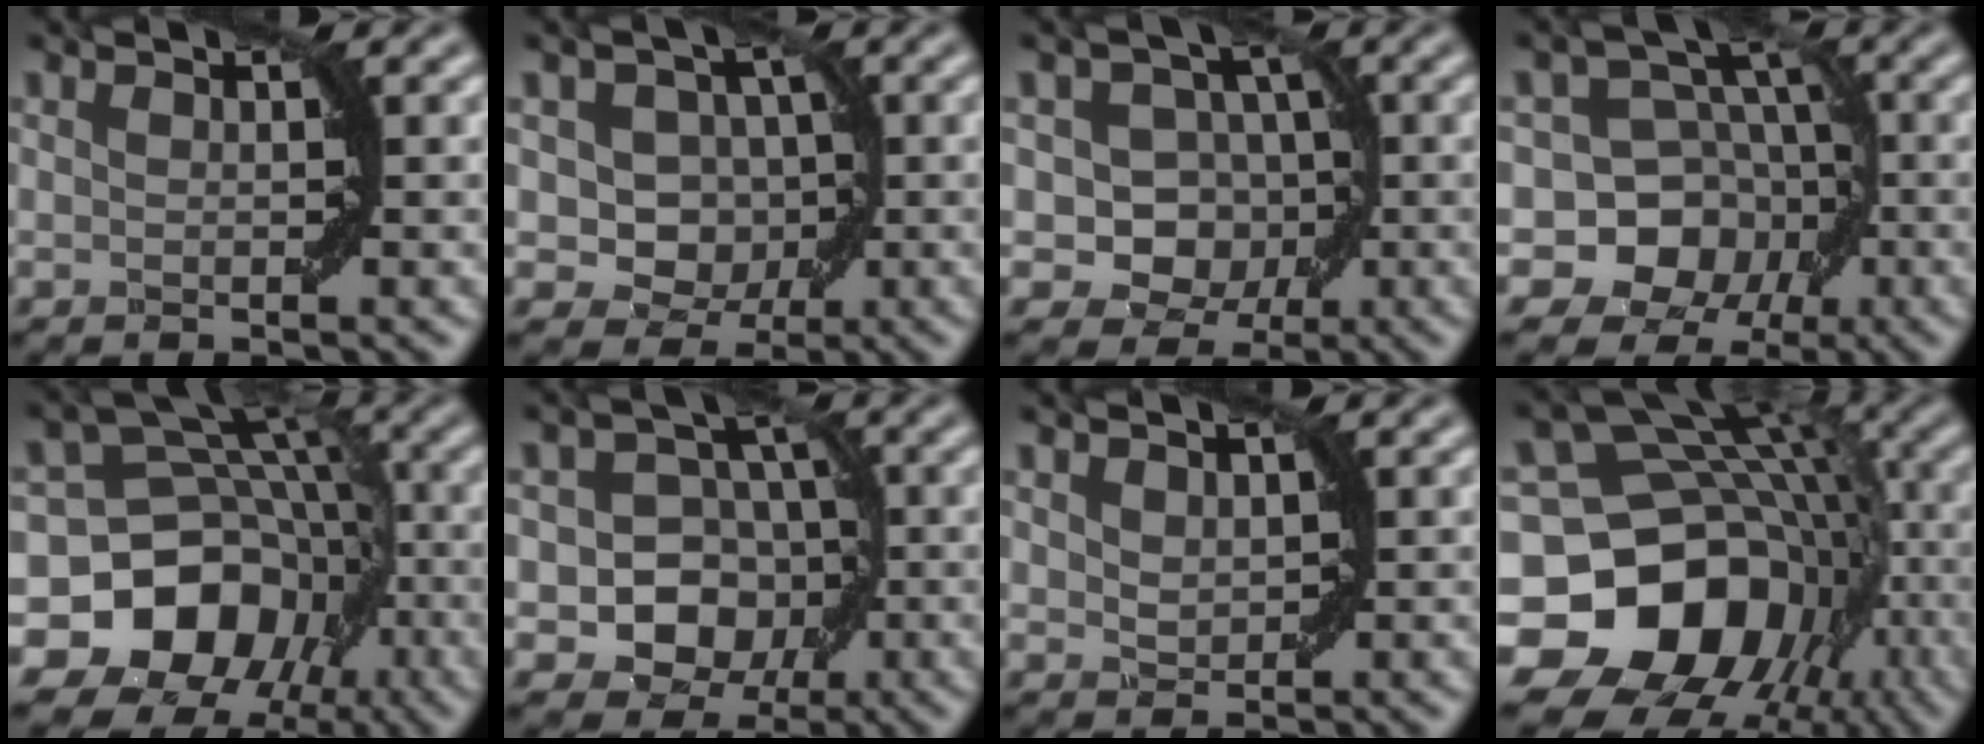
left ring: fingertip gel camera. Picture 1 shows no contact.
{"total": 4.8, "force": [0.1, 4.1, 2.6], "torque": [-0.015, 0.002, -0.007]}
{"total": 5.9, "force": [-0.6, 5.3, 2.7], "torque": [-0.014, 0.015, -0.026]}
{"total": 9.0, "force": [-2.8, 8.1, 2.7], "torque": [-0.030, 0.020, -0.071]}
{"total": 14.8, "force": [-6.6, 12.0, 5.8], "torque": [-0.074, -0.009, -0.136]}
{"total": 6.6, "force": [-1.4, 5.8, 2.9], "torque": [-0.016, 0.006, -0.045]}
{"total": 1.4, "force": [0.7, 1.0, 0.7], "torque": [-0.012, 0.000, 0.019]}
{"total": 17.8, "force": [-5.3, 14.7, 8.5], "torque": [-0.138, -0.005, -0.098]}